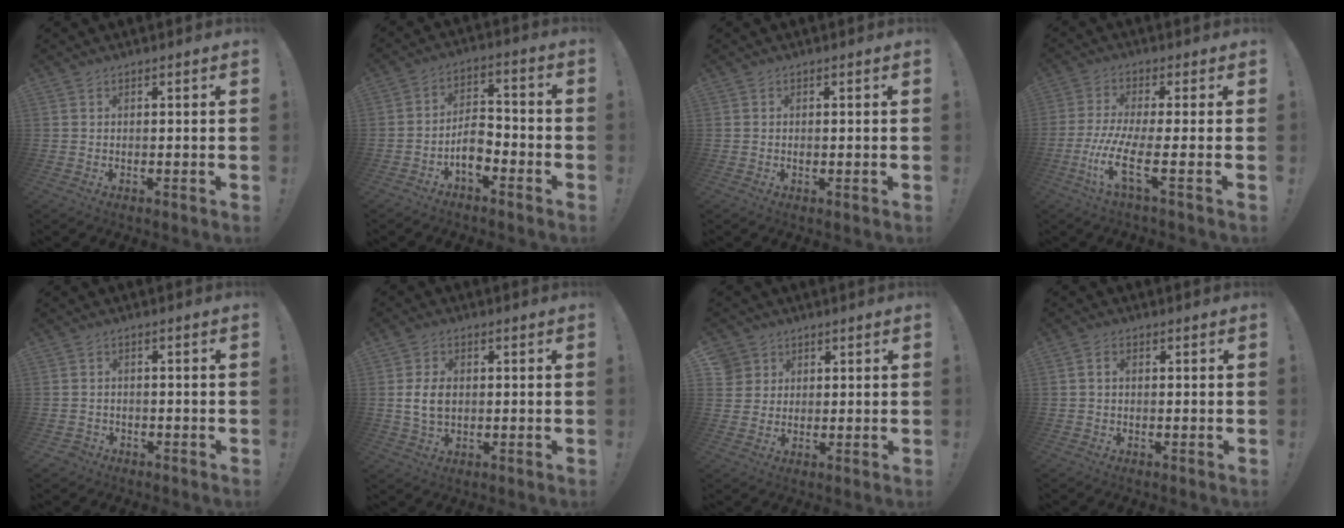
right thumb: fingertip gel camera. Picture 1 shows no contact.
{"total": 7.4, "force": [-4.1, 4.2, 4.4], "torque": [-0.073, 0.016, -0.075]}
{"total": 0.6, "force": [0.0, 0.1, 0.6], "torque": [-0.004, -0.004, -0.002]}
{"total": 12.2, "force": [-3.5, 2.0, 11.5], "torque": [-0.237, -0.011, -0.062]}
{"total": 1.8, "force": [-1.1, 1.4, 0.4], "torque": [-0.010, 0.003, -0.019]}
{"total": 6.9, "force": [0.2, 4.7, 5.0], "torque": [-0.086, -0.002, 0.001]}
{"total": 5.0, "force": [2.4, 4.3, 0.6], "torque": [-0.004, -0.014, 0.046]}
{"total": 1.7, "force": [0.0, 1.2, 1.2], "torque": [-0.024, 0.007, 0.001]}